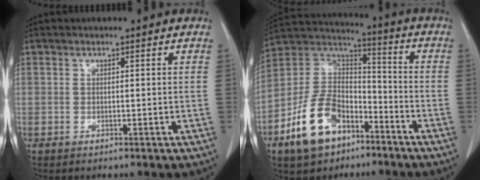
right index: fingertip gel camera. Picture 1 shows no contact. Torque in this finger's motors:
{"motor_torque": [0.00, -0.10, 0.04, 0.00]}